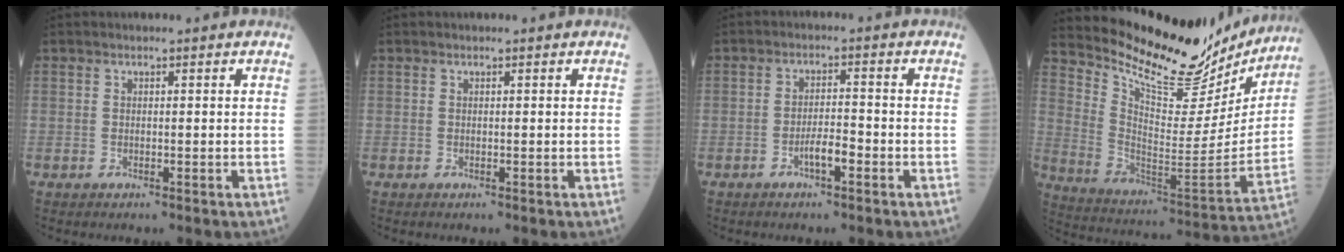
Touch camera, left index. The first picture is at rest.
{"total": 0.0}
{"total": 3.2, "force": [-1.7, 0.7, 2.6], "torque": [-0.047, 0.003, -0.033]}
{"total": 22.3, "force": [20.3, 5.5, 7.3], "torque": [-0.128, -0.047, 0.301]}